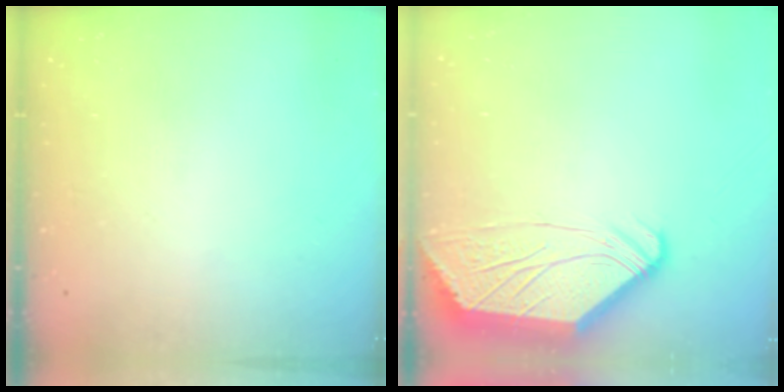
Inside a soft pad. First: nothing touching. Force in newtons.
{"total": 5.0, "press": 5.0, "slide": 0.5}